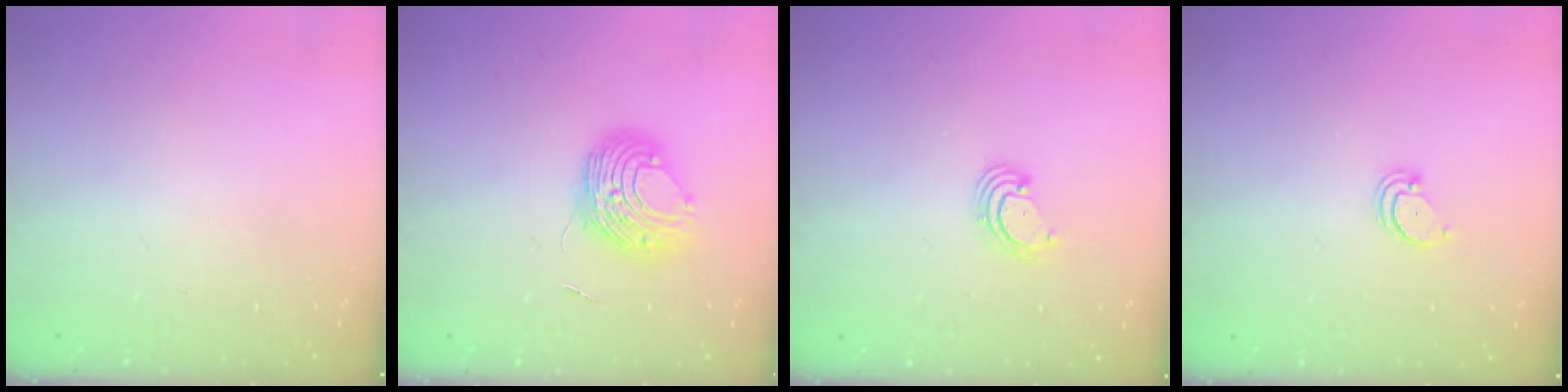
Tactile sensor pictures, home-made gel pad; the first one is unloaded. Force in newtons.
{"total": 8.7, "press": 8.7, "slide": 0.4}
{"total": 2.5, "press": 2.5, "slide": 0.3}
{"total": 2.0, "press": 2.0, "slide": 0.2}